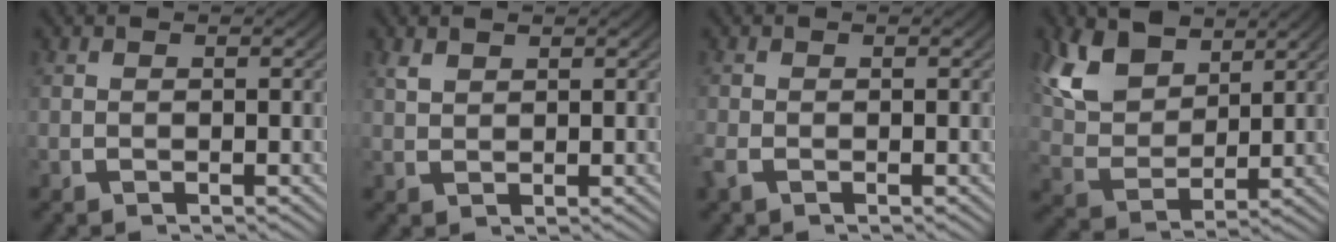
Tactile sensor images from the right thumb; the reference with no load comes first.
{"total": 1.4, "force": [1.3, 0.3, 0.5], "torque": [-0.006, 0.004, 0.031]}
{"total": 1.1, "force": [-0.6, 0.7, 0.6], "torque": [-0.019, -0.002, -0.013]}
{"total": 8.4, "force": [3.4, 5.3, 5.5], "torque": [-0.134, -0.018, 0.073]}